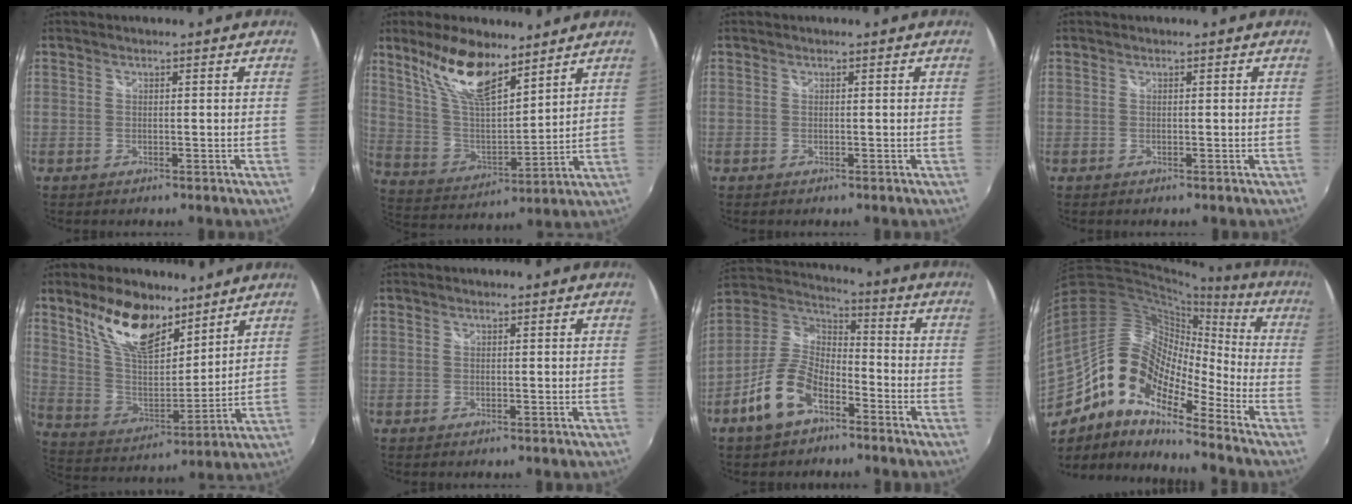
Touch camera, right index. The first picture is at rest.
{"total": 15.4, "force": [10.6, 5.2, 9.9], "torque": [-0.192, 0.008, 0.212]}
{"total": 0.0}
{"total": 0.0}
{"total": 16.6, "force": [11.1, 7.5, 9.8], "torque": [-0.188, 0.001, 0.212]}
{"total": 0.0}
{"total": 12.7, "force": [-6.7, 6.8, 8.5], "torque": [-0.184, 0.004, -0.126]}
{"total": 18.7, "force": [-10.9, 8.8, 12.4], "torque": [-0.218, -0.008, -0.223]}